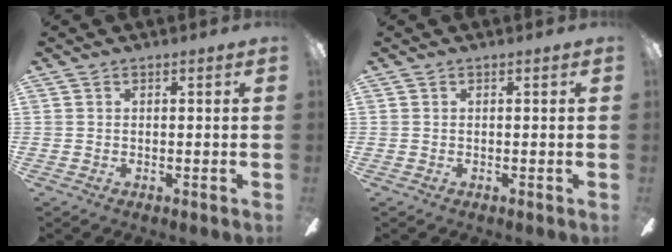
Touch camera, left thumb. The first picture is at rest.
{"total": 0.0}